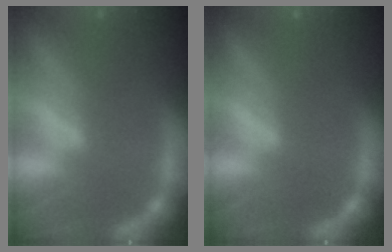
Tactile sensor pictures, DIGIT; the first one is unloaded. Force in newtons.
{"total": 0.0}